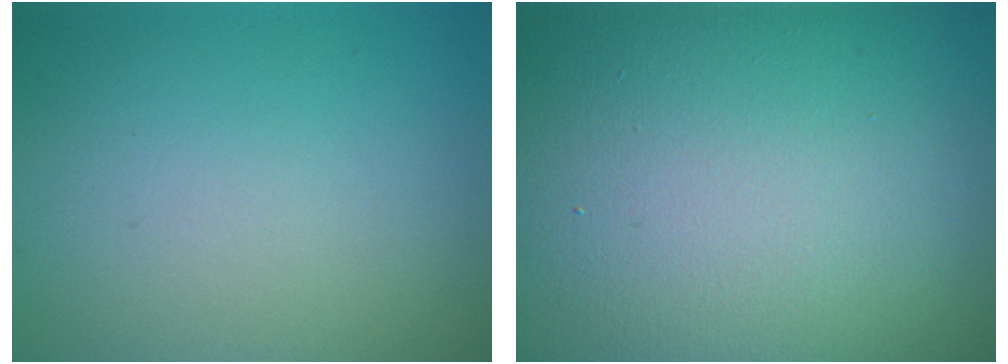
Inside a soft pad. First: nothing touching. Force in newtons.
{"total": 27.9, "press": 27.8, "slide": 1.4}